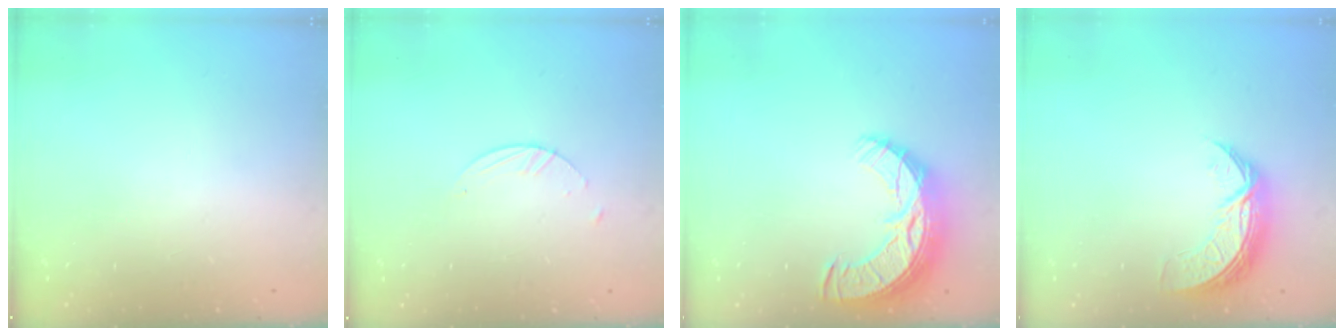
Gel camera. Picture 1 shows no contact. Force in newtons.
{"total": 2.1, "press": 2.1, "slide": 0.2}
{"total": 15.2, "press": 15.2, "slide": 1.0}
{"total": 8.2, "press": 8.2, "slide": 0.3}